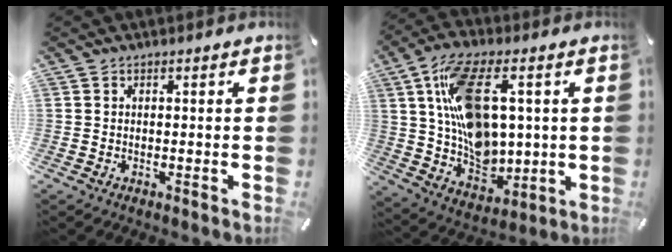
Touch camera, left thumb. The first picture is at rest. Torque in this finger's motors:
{"motor_torque": [1.84, 2.79, 2.16, -0.61, 0.37]}